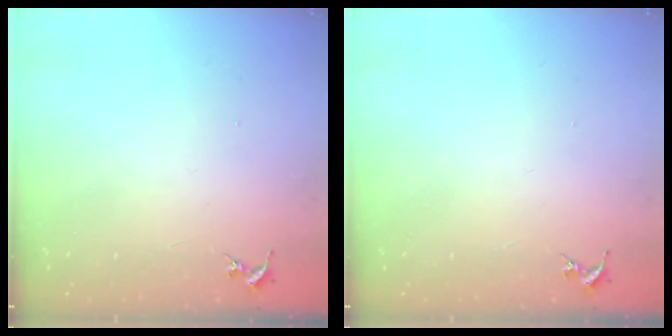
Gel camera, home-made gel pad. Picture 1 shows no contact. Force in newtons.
{"total": 0.0}